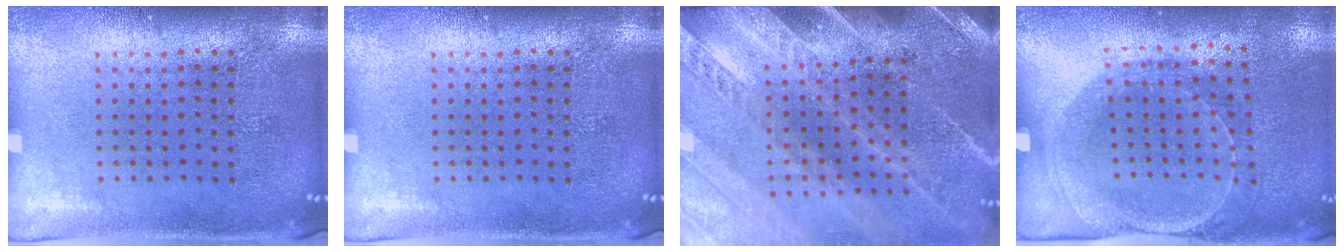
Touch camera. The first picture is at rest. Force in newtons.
{"total": 0.0}
{"total": 3.4, "press": 2.9, "slide": 1.7}
{"total": 1.6, "press": 1.5, "slide": 0.4}